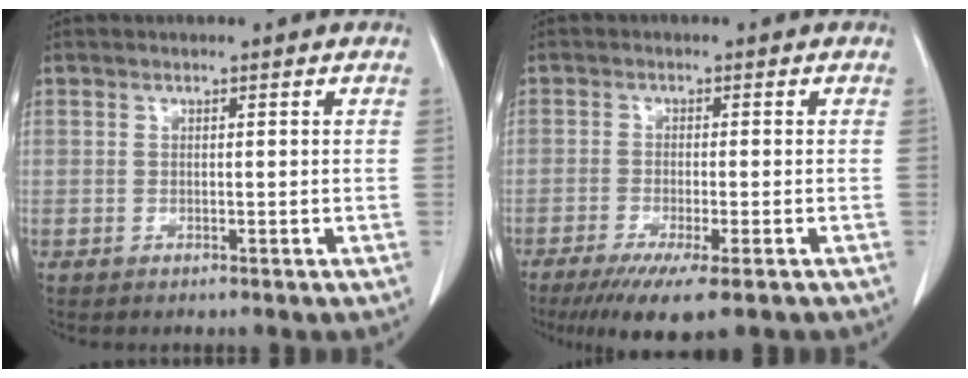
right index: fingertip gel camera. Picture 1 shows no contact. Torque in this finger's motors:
{"motor_torque": [1.14, -0.99, 0.52, 0.13]}